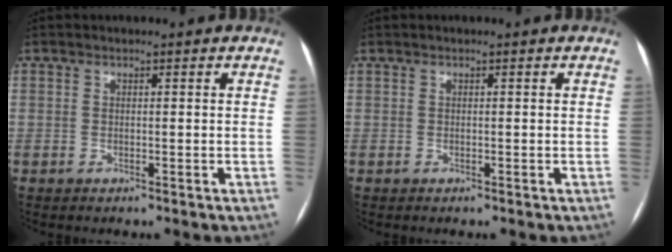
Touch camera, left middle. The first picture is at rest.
{"total": 0.0}